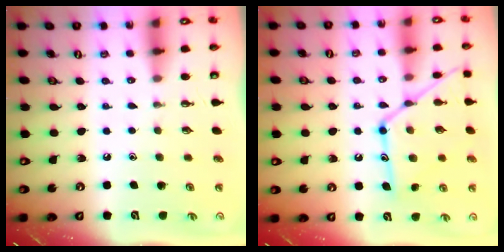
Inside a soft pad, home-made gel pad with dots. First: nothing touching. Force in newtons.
{"total": 16.5, "press": 16.4, "slide": 1.3}